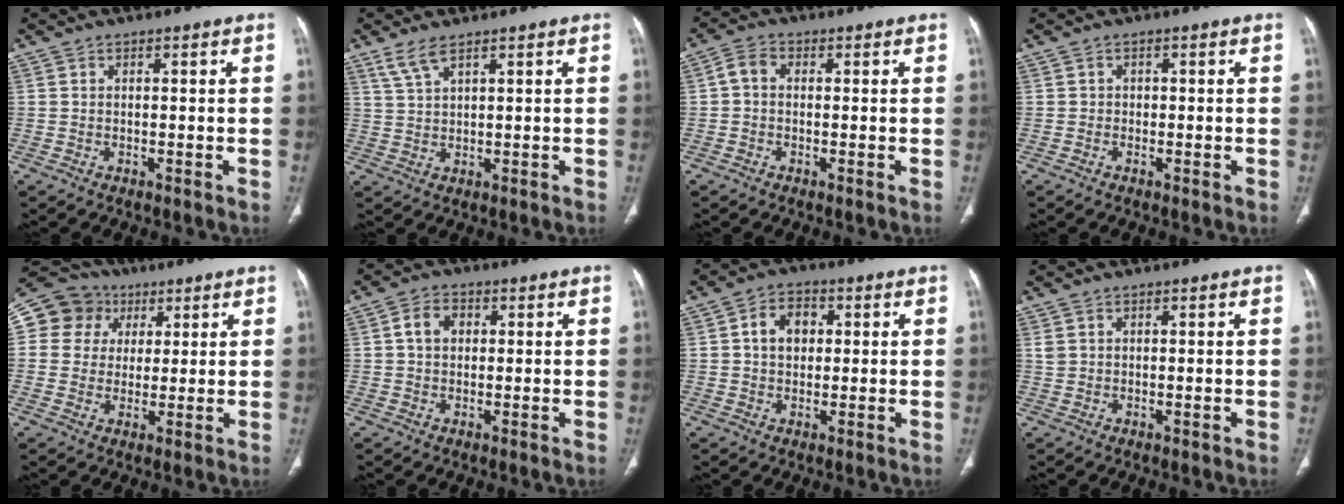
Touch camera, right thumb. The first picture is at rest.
{"total": 3.9, "force": [2.7, 1.6, 2.3], "torque": [-0.048, -0.003, 0.063]}
{"total": 3.2, "force": [0.1, 2.4, 2.2], "torque": [-0.036, 0.009, -0.007]}
{"total": 0.6, "force": [-0.2, 0.6, 0.0], "torque": [0.009, 0.005, -0.008]}
{"total": 11.1, "force": [3.2, 10.2, 2.7], "torque": [-0.028, 0.016, 0.050]}
{"total": 4.3, "force": [0.9, 3.3, 2.6], "torque": [-0.039, 0.010, 0.011]}
{"total": 6.1, "force": [1.1, 4.6, 3.9], "torque": [-0.047, 0.011, 0.014]}
{"total": 1.3, "force": [0.6, 1.0, 0.6], "torque": [-0.007, -0.003, 0.013]}